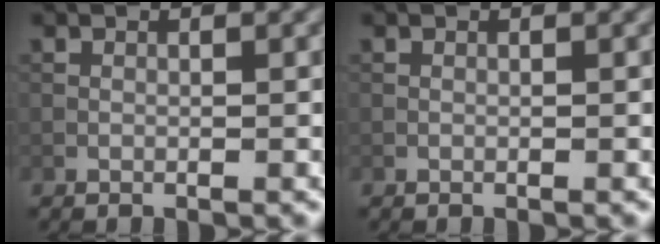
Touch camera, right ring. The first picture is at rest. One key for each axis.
{"total": 0.0}